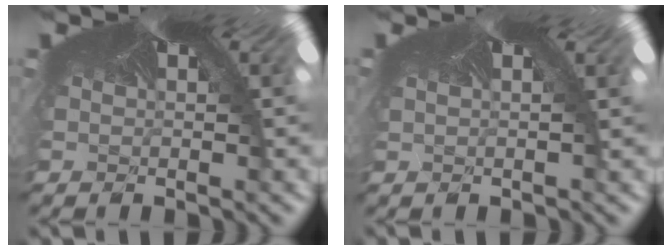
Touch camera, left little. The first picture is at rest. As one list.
[{"total": 0.6, "force": [0.0, -0.4, -0.4], "torque": [-0.004, 0.008, -0.008]}]